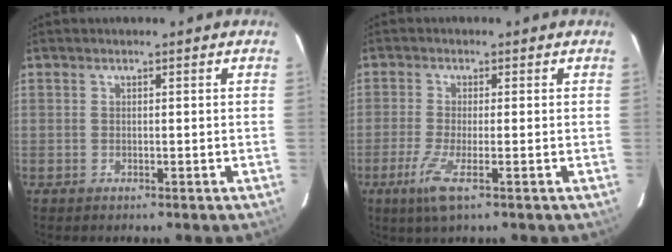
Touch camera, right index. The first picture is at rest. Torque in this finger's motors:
{"motor_torque": [0.26, -0.11, 0.12, 0.07]}